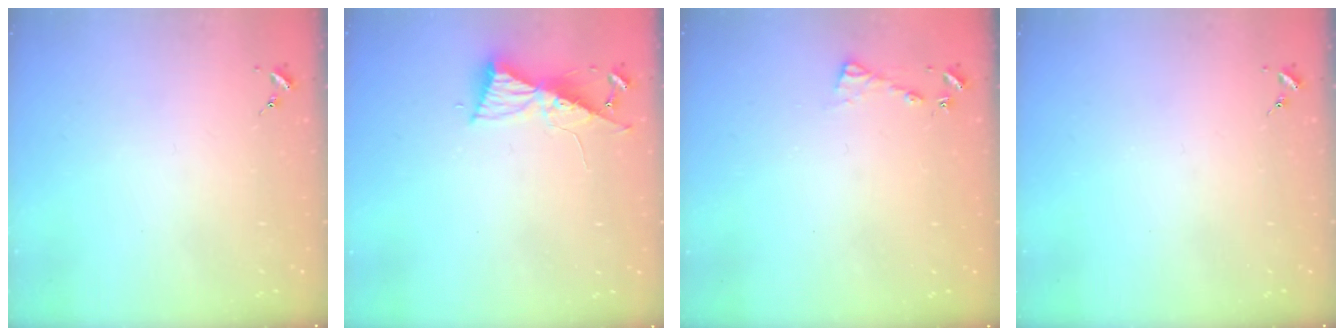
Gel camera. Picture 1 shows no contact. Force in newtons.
{"total": 9.0, "press": 8.9, "slide": 0.9}
{"total": 4.3, "press": 4.3, "slide": 0.3}
{"total": 0.0}